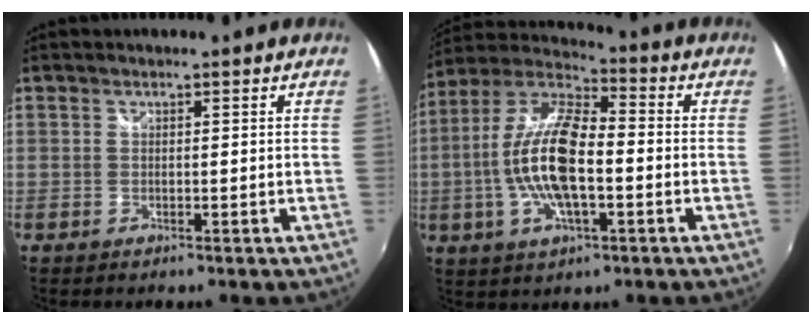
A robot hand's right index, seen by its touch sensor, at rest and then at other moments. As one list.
[{"total": 15.7, "force": [-2.5, 5.7, 14.4], "torque": [-0.288, 0.004, -0.053]}]